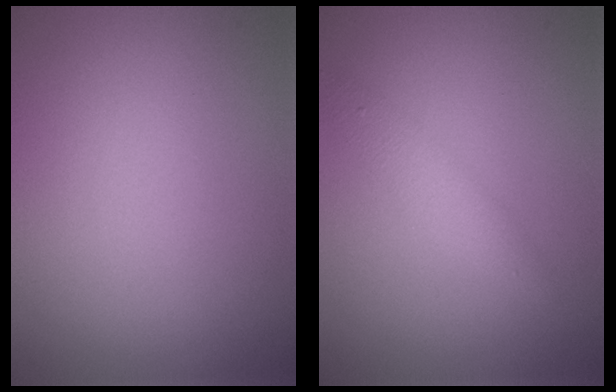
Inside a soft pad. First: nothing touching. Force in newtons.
{"total": 2.0, "press": 2.0, "slide": 0.0}